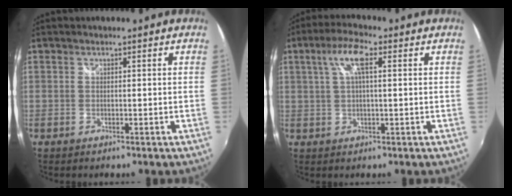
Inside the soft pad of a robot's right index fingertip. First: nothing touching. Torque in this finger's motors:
{"motor_torque": [0.39, -0.03, 0.41, 0.09]}